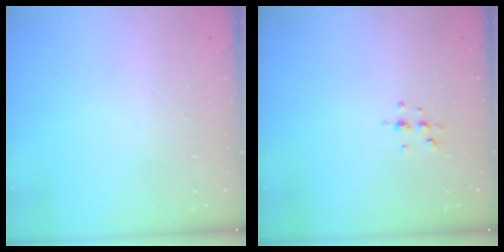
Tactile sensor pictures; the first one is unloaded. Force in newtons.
{"total": 3.8, "press": 3.6, "slide": 1.1}